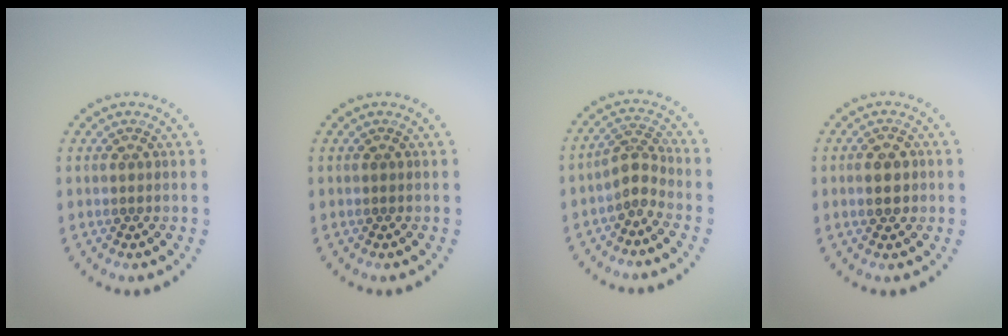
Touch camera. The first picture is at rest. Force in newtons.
{"total": 0.0}
{"total": 2.3, "press": 1.5, "slide": 1.6}
{"total": 2.8, "press": 2.8, "slide": 0.2}